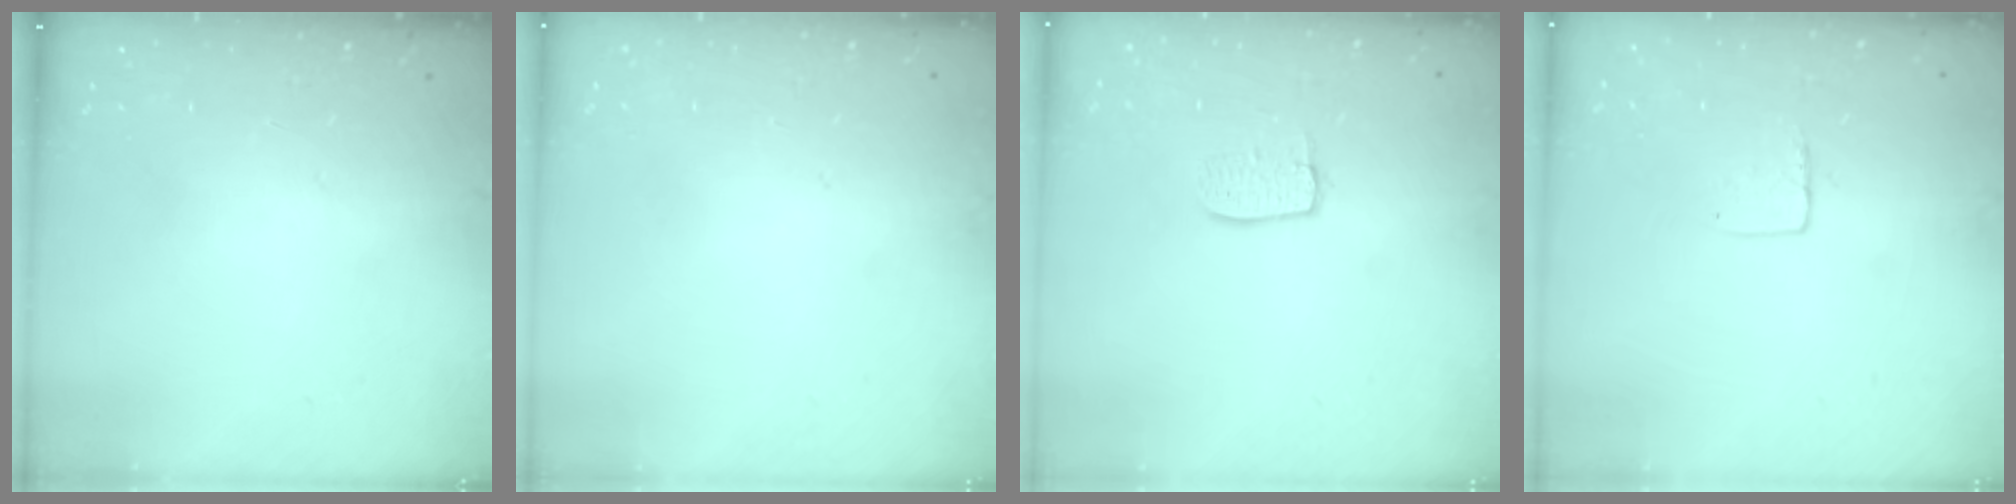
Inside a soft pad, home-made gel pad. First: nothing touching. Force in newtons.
{"total": 0.7, "press": 0.6, "slide": 0.3}
{"total": 5.8, "press": 5.8, "slide": 0.4}
{"total": 3.7, "press": 3.7, "slide": 0.3}